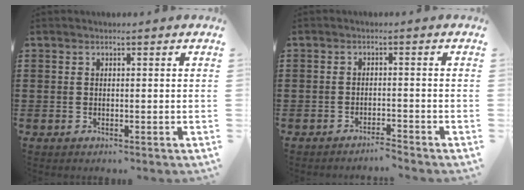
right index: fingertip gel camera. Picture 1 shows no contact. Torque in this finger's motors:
{"motor_torque": [0.14, -0.13, 0.00, 0.00]}